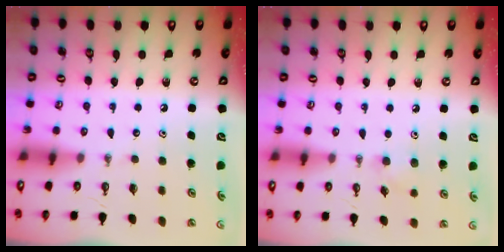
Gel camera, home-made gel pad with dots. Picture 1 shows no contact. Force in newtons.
{"total": 5.8, "press": 5.8, "slide": 0.7}